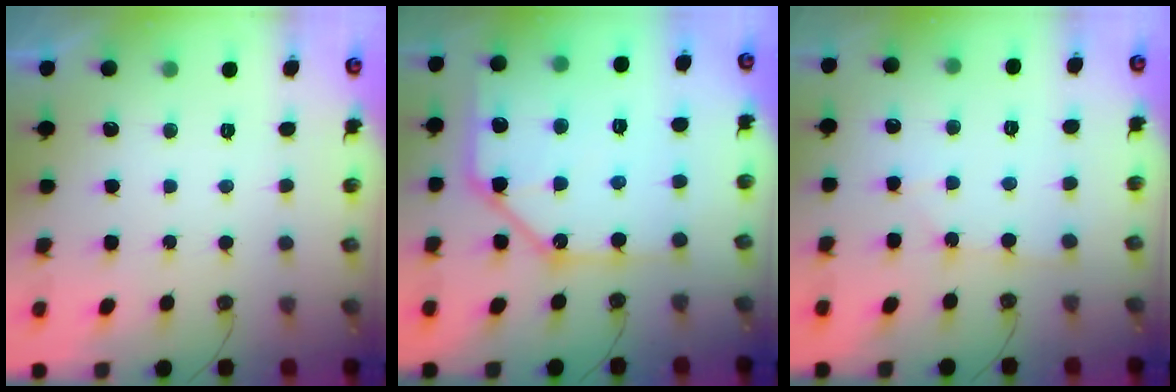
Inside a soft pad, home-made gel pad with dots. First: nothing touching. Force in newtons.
{"total": 15.2, "press": 15.0, "slide": 1.8}
{"total": 3.2, "press": 3.2, "slide": 0.3}